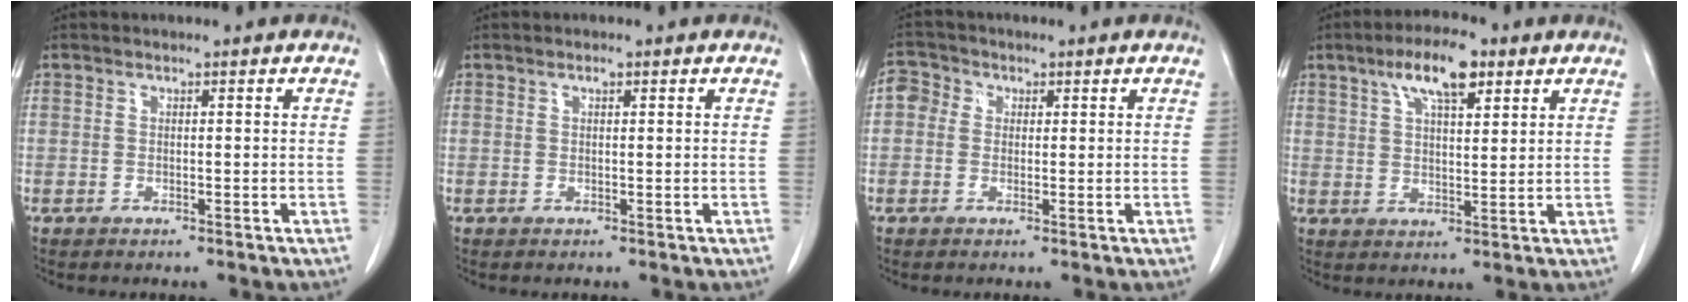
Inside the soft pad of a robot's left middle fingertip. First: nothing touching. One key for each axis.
{"total": 0.6, "fx": 0.4, "fy": 0.1, "fz": 0.5, "tx": -0.012, "ty": -0.001, "tz": 0.005}
{"total": 3.6, "fx": 0.7, "fy": 3.2, "fz": 1.4, "tx": -0.026, "ty": 0.015, "tz": 0.008}
{"total": 8.2, "fx": 4.7, "fy": 2.4, "fz": 6.3, "tx": -0.118, "ty": 0.013, "tz": 0.080}